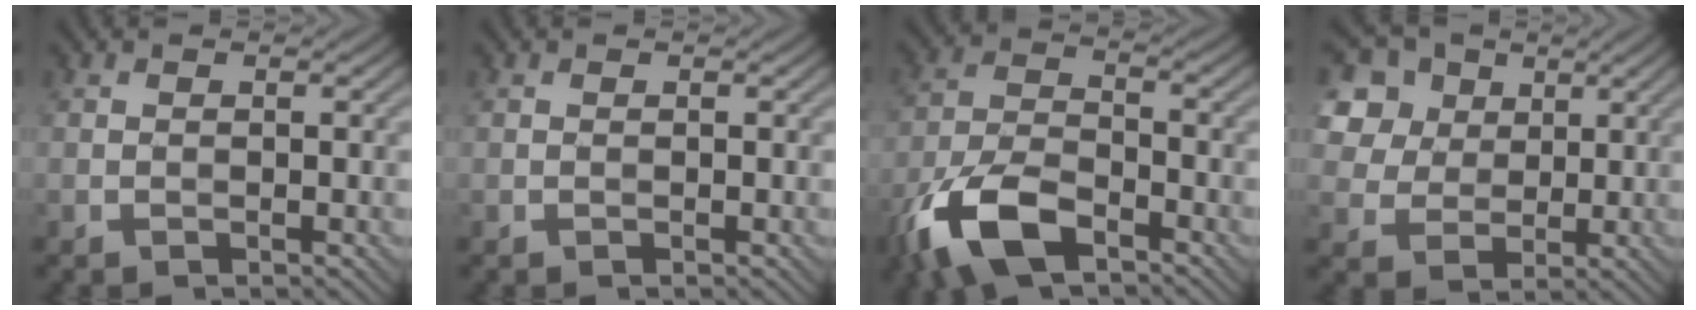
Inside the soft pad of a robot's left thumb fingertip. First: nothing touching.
{"total": 0.0}
{"total": 10.8, "force": [-6.7, 4.6, 7.1], "torque": [-0.159, -0.009, -0.144]}
{"total": 10.8, "force": [5.1, 8.2, 4.9], "torque": [-0.150, 0.024, 0.101]}